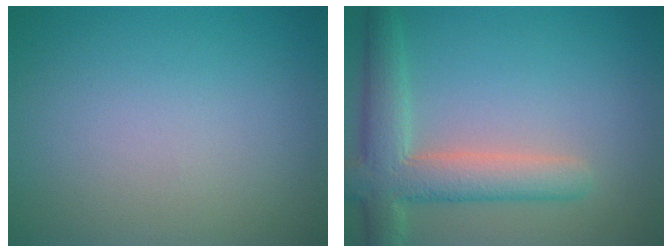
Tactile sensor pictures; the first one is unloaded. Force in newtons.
{"total": 5.6, "press": 5.6, "slide": 0.5}